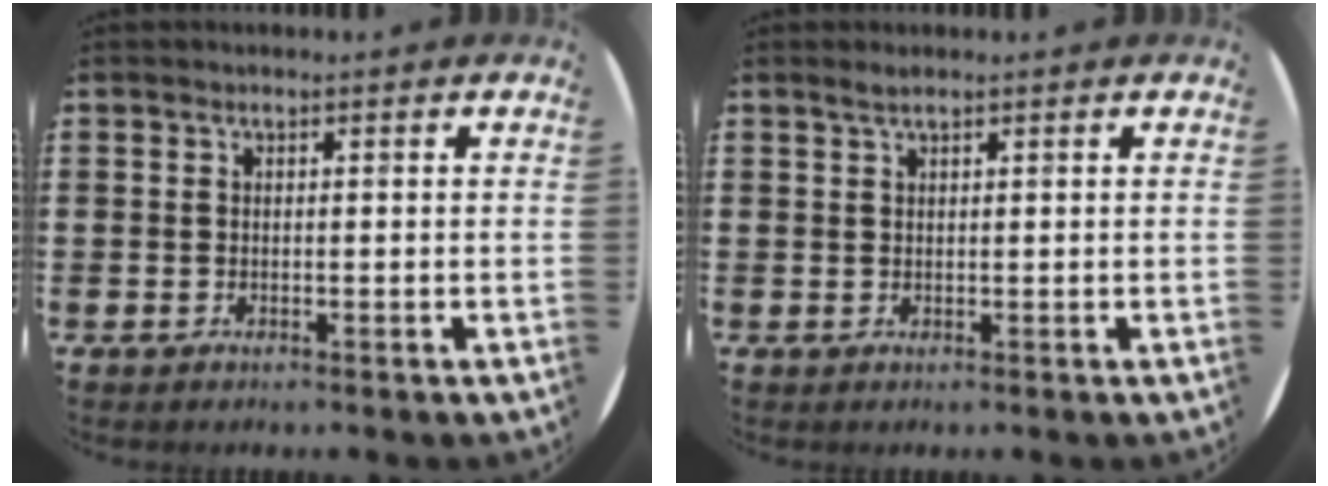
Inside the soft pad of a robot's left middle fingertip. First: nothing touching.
{"total": 1.1, "force": [0.9, 0.1, 0.6], "torque": [-0.011, 0.004, 0.016]}